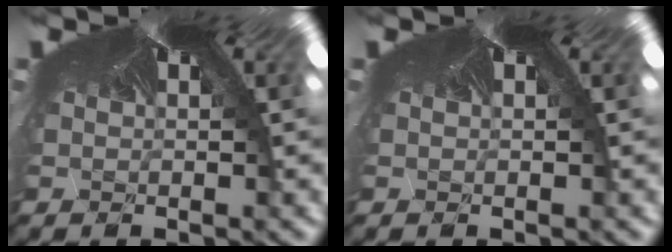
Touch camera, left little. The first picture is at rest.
{"total": 0.0}